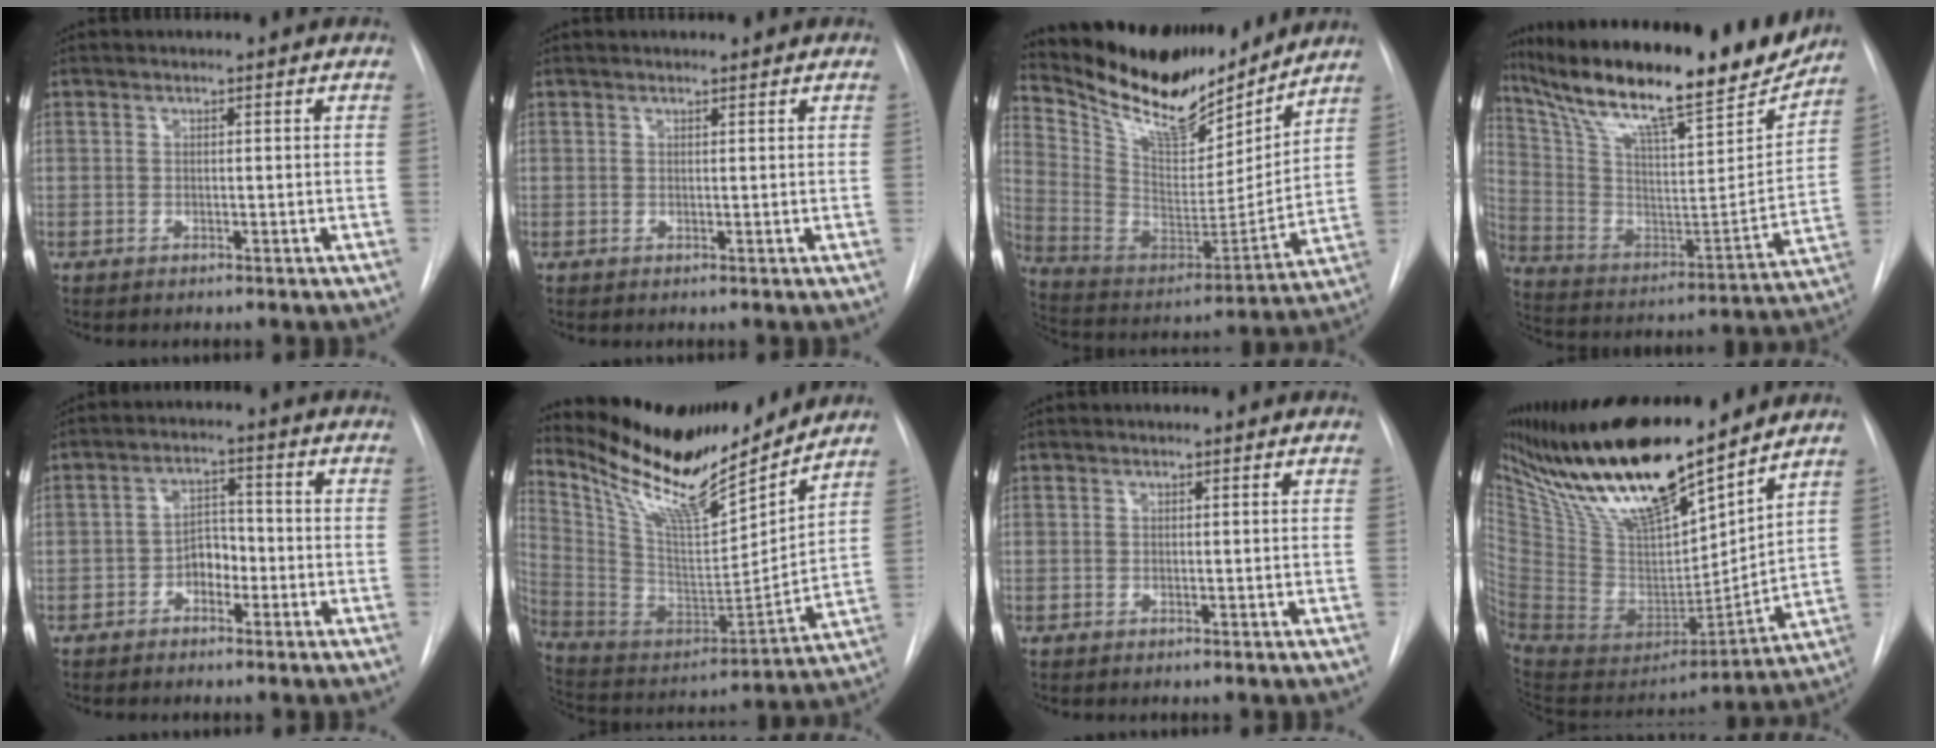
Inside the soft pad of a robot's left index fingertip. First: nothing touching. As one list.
[{"total": 1.5, "force": [1.3, 0.2, 0.5], "torque": [-0.008, 0.014, 0.019]}, {"total": 19.5, "force": [17.3, 4.8, 7.6], "torque": [-0.148, -0.027, 0.299]}, {"total": 27.9, "force": [23.0, 3.7, 15.4], "torque": [-0.278, -0.033, 0.355]}, {"total": 4.1, "force": [-2.0, 2.5, 2.6], "torque": [-0.041, 0.013, -0.039]}, {"total": 19.8, "force": [17.1, 2.3, 9.7], "torque": [-0.184, -0.033, 0.302]}, {"total": 0.0}, {"total": 27.6, "force": [21.4, 5.9, 16.4], "torque": [-0.302, -0.011, 0.386]}]